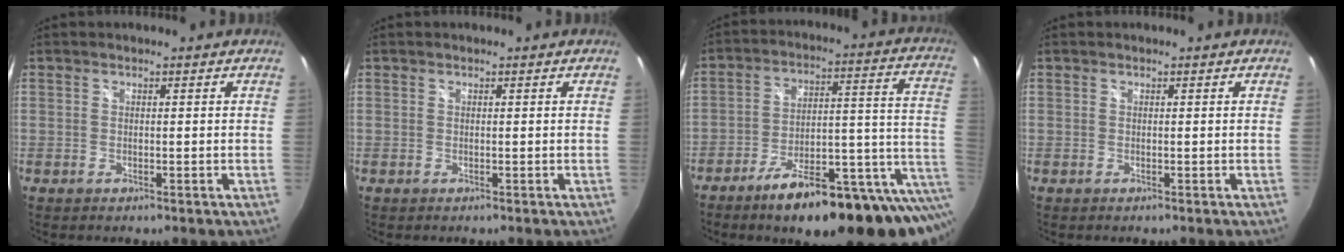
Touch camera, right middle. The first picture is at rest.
{"total": 0.0}
{"total": 22.9, "force": [-12.1, 7.0, 18.2], "torque": [-0.226, -0.002, -0.165]}
{"total": 0.0}